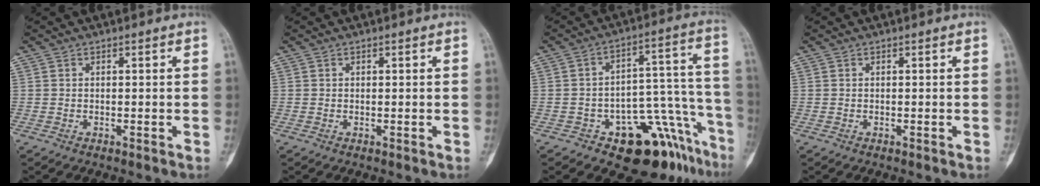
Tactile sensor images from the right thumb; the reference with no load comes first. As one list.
[{"total": 0.0}, {"total": 15.6, "force": [-10.3, 7.3, 9.2], "torque": [-0.050, 0.122, -0.143]}, {"total": 0.0}]